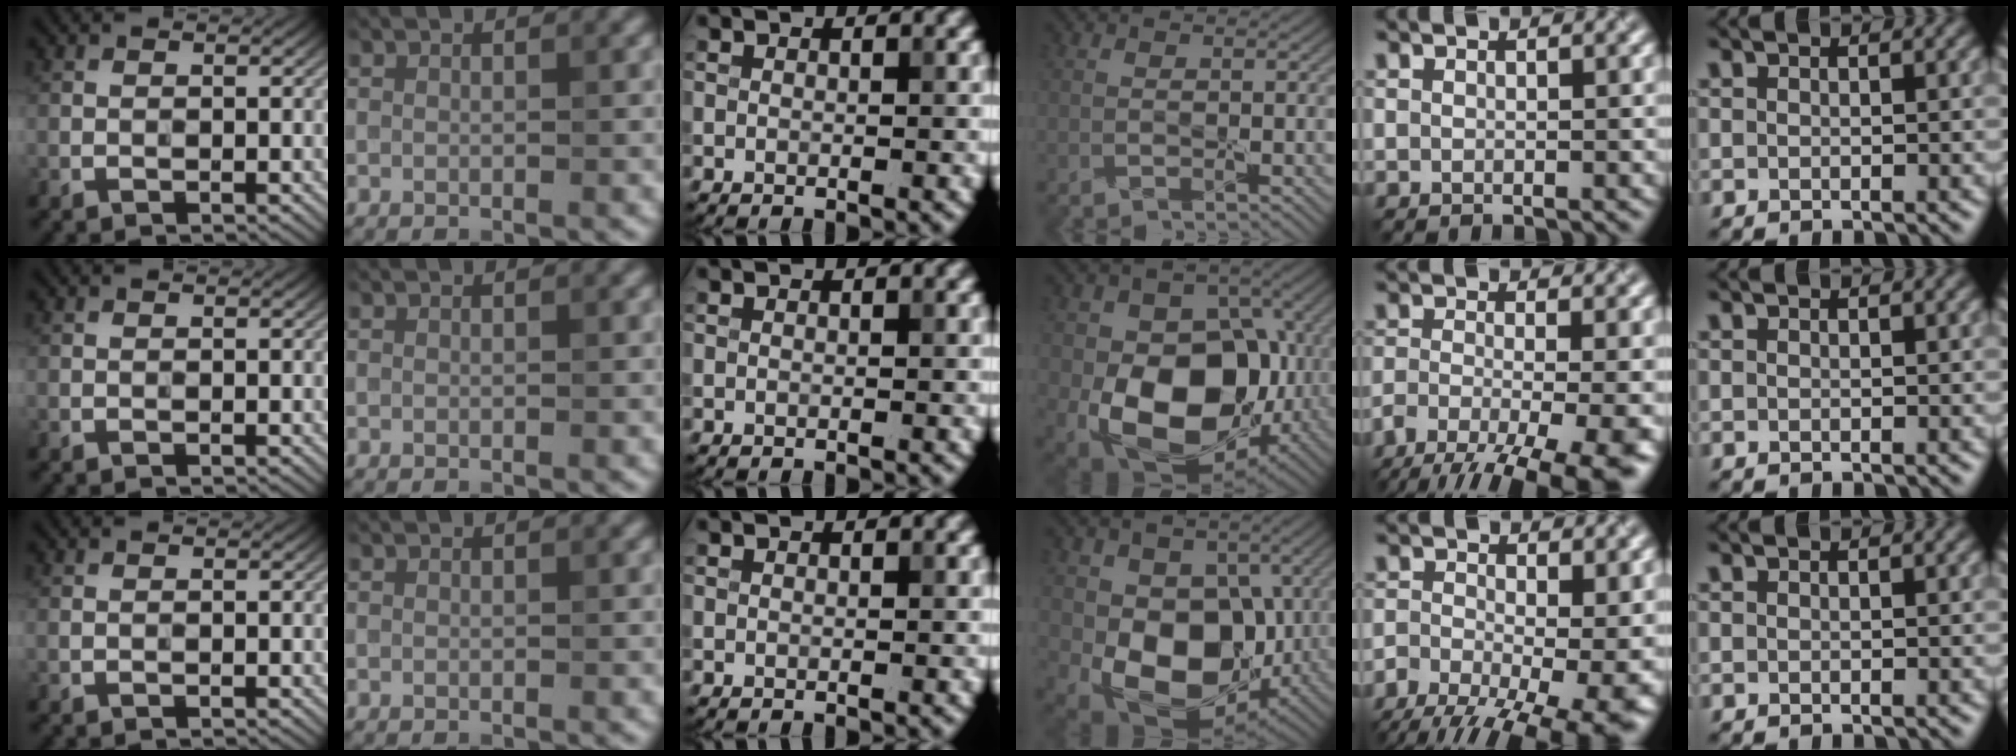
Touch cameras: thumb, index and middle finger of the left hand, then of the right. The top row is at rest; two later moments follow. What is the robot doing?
{"motion": "peel", "object": "shipping label"}